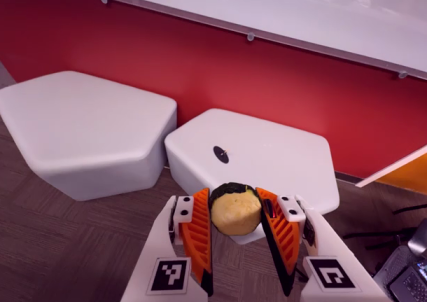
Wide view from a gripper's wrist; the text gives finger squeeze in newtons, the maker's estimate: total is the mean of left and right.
{"total": 10.9, "left": 11.6, "right": 10.1}